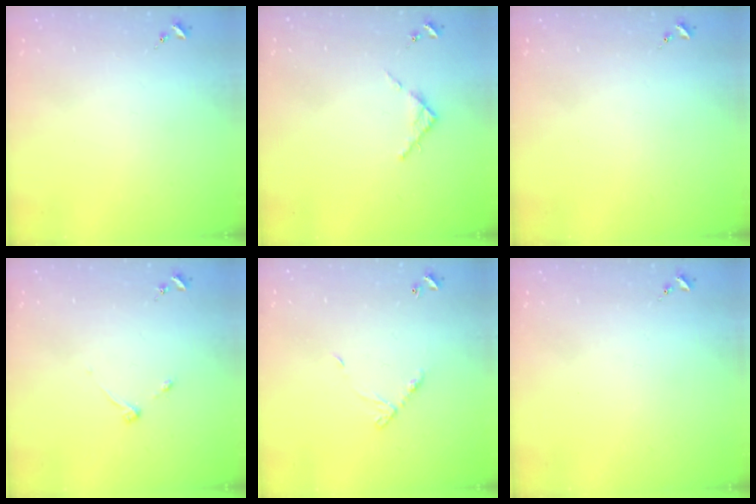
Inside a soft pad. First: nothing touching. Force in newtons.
{"total": 3.7, "press": 3.7, "slide": 0.5}
{"total": 0.0}
{"total": 3.9, "press": 3.8, "slide": 0.6}
{"total": 6.9, "press": 6.8, "slide": 0.6}
{"total": 0.0}